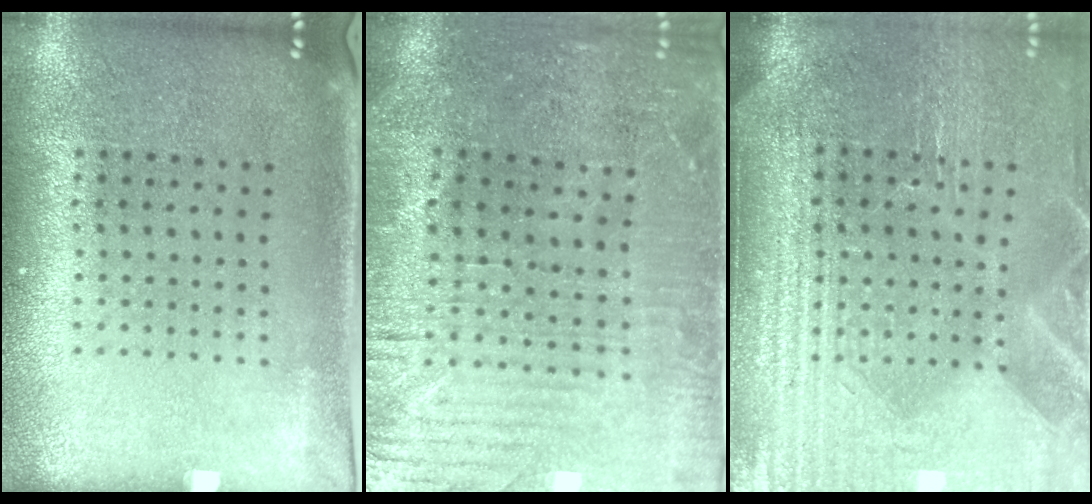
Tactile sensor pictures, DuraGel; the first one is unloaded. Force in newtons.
{"total": 1.8, "press": 1.8, "slide": 0.5}
{"total": 4.5, "press": 4.1, "slide": 1.8}